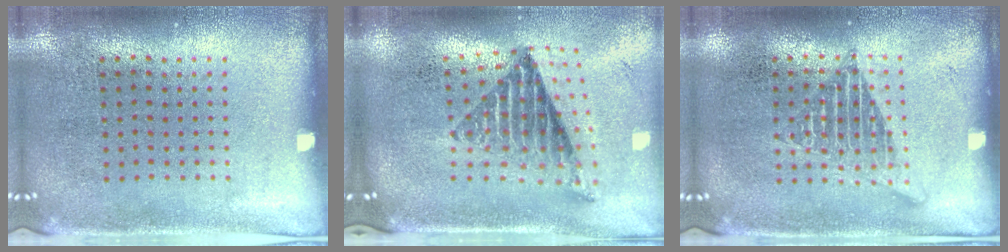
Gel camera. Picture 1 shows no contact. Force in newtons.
{"total": 1.5, "press": 1.3, "slide": 0.9}
{"total": 2.4, "press": 2.3, "slide": 0.2}